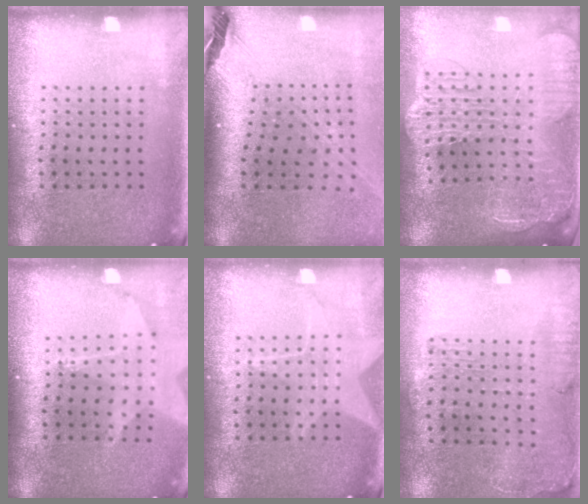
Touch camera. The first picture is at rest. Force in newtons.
{"total": 2.8, "press": 2.1, "slide": 1.9}
{"total": 3.1, "press": 2.6, "slide": 1.8}
{"total": 1.7, "press": 1.5, "slide": 0.9}
{"total": 2.0, "press": 2.0, "slide": 0.4}
{"total": 1.3, "press": 1.2, "slide": 0.4}